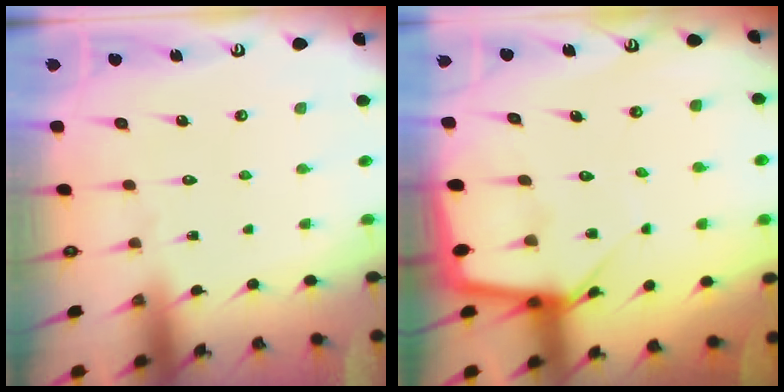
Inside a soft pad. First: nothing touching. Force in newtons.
{"total": 7.1, "press": 7.1, "slide": 0.5}